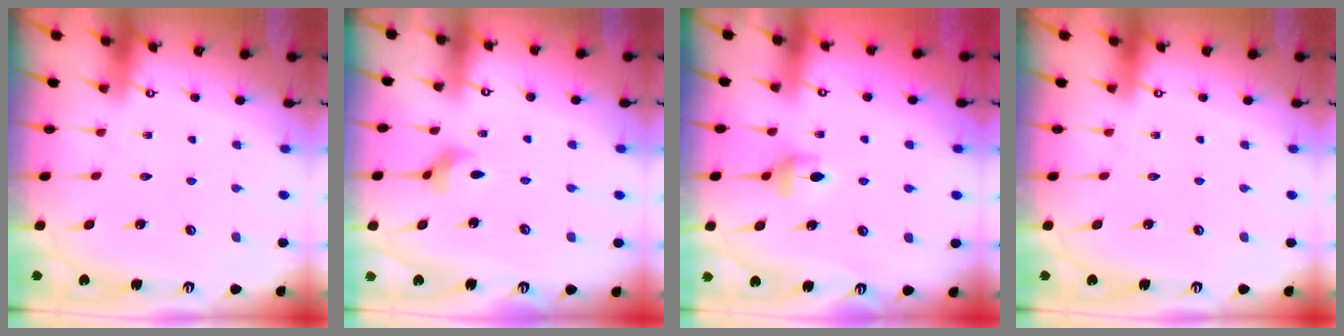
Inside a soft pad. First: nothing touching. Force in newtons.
{"total": 2.7, "press": 2.6, "slide": 0.6}
{"total": 5.3, "press": 5.2, "slide": 0.8}
{"total": 0.0}